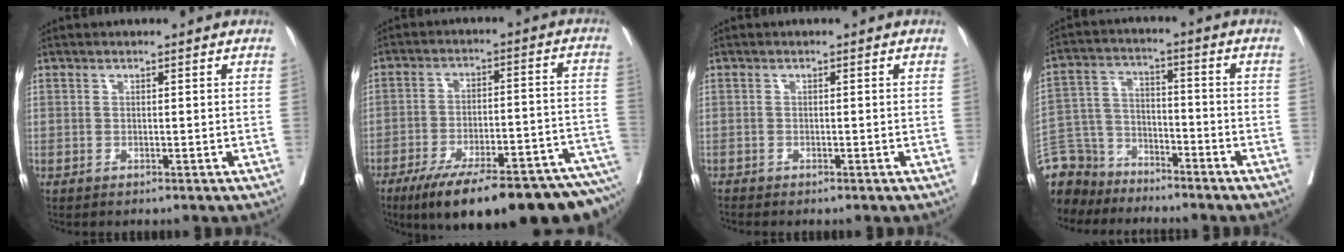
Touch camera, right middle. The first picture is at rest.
{"total": 25.0, "force": [-18.7, 3.4, 16.3], "torque": [-0.162, 0.000, -0.261]}
{"total": 0.7, "force": [-0.7, -0.1, 0.0], "torque": [-0.004, -0.003, -0.016]}
{"total": 12.0, "force": [-10.6, 5.5, 0.8], "torque": [-0.032, 0.032, -0.197]}